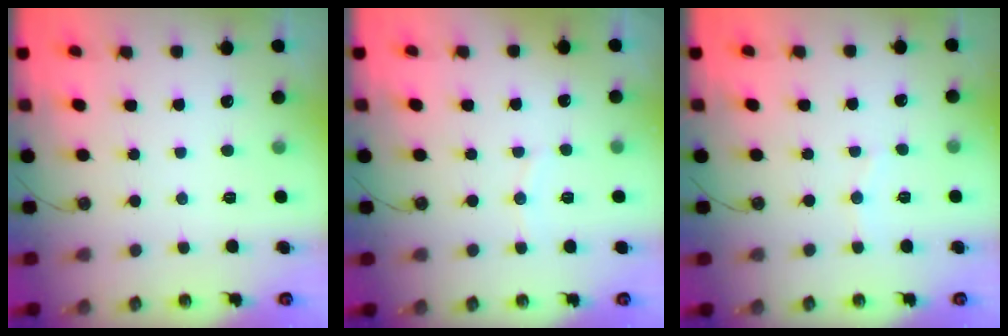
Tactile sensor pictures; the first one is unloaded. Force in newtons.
{"total": 3.6, "press": 3.6, "slide": 0.6}
{"total": 4.7, "press": 4.7, "slide": 0.5}